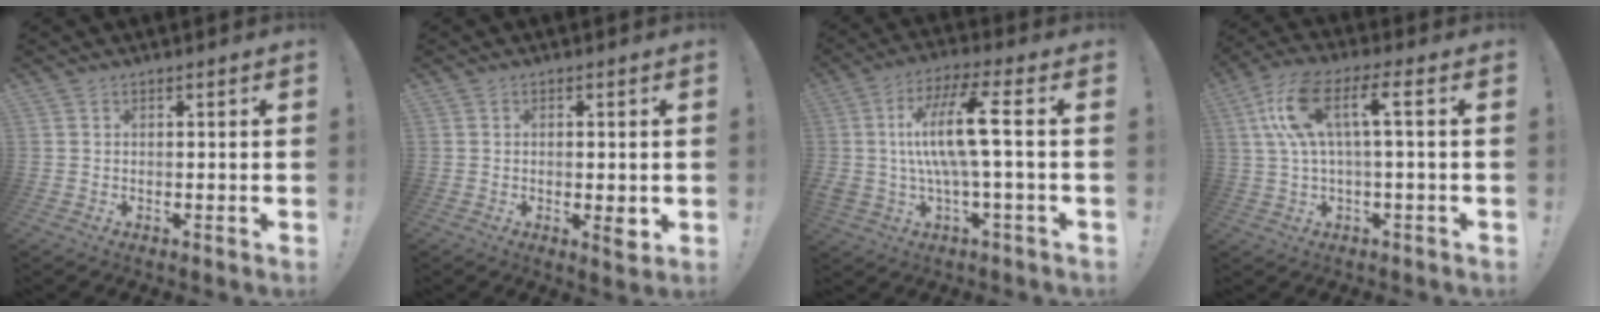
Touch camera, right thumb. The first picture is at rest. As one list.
[{"total": 3.2, "force": [-0.6, 0.8, 3.0], "torque": [-0.030, -0.006, -0.010]}, {"total": 14.9, "force": [0.9, 2.6, 14.6], "torque": [-0.267, -0.003, -0.002]}, {"total": 12.8, "force": [2.6, 3.7, 12.0], "torque": [-0.240, 0.004, 0.038]}]